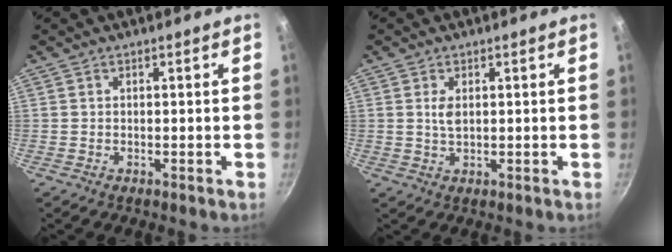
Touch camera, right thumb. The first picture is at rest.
{"total": 2.5, "force": [0.6, 1.3, 2.1], "torque": [-0.041, -0.004, 0.015]}